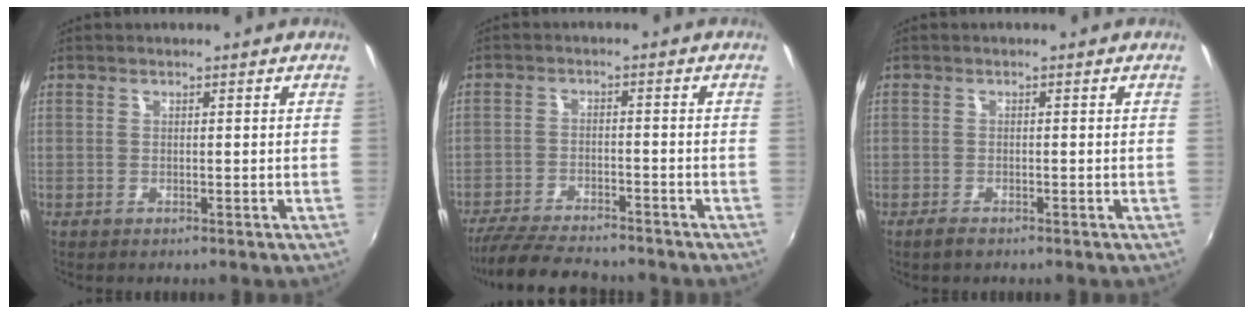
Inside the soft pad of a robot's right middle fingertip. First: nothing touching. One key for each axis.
{"total": 12.4, "fx": -11.0, "fy": 2.5, "fz": 5.2, "tx": -0.126, "ty": -0.020, "tz": -0.181}
{"total": 1.6, "fx": -1.3, "fy": 0.5, "fz": 0.8, "tx": -0.019, "ty": -0.003, "tz": -0.025}